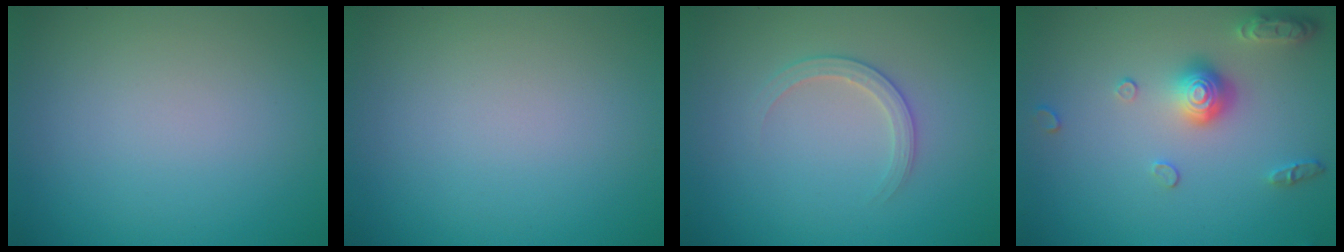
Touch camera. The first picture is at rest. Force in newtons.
{"total": 0.0}
{"total": 1.9, "press": 1.9, "slide": 0.2}
{"total": 3.7, "press": 3.0, "slide": 2.1}